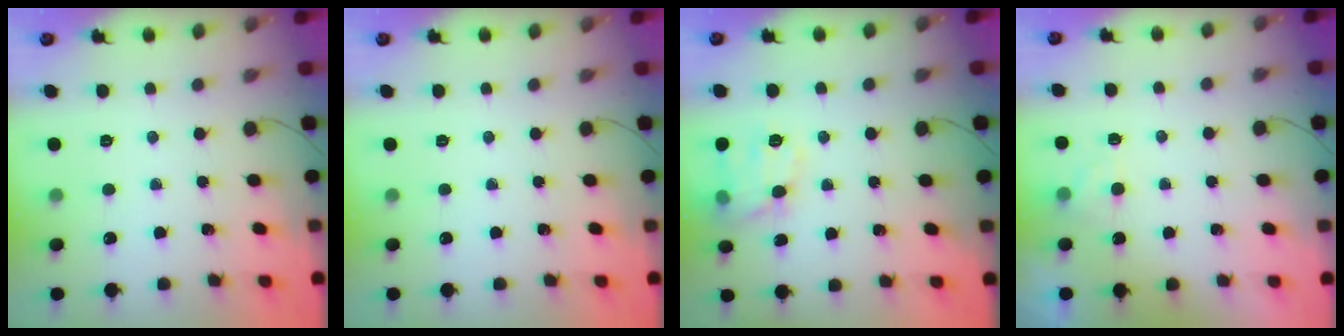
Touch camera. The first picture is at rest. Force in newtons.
{"total": 0.0}
{"total": 12.2, "press": 12.2, "slide": 0.4}
{"total": 2.5, "press": 2.0, "slide": 1.5}